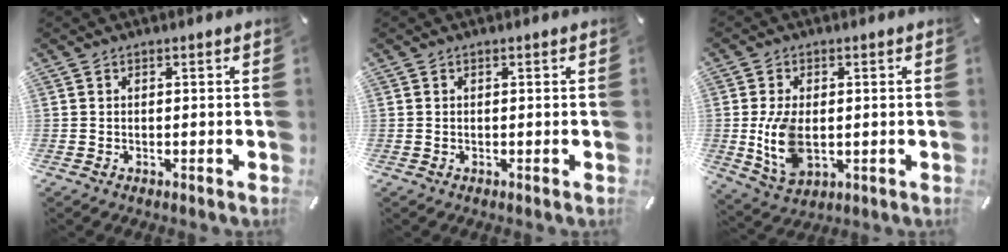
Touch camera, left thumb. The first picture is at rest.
{"total": 0.0}
{"total": 9.7, "force": [-0.4, 6.2, 7.5], "torque": [-0.173, -0.009, -0.010]}